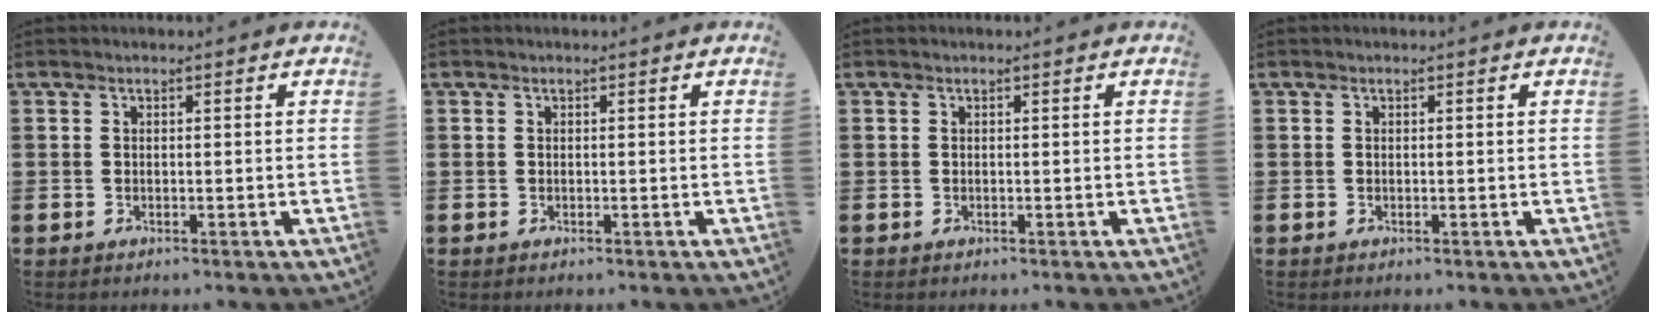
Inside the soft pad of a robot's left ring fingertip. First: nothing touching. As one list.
[{"total": 0.0}, {"total": 0.0}, {"total": 0.0}]